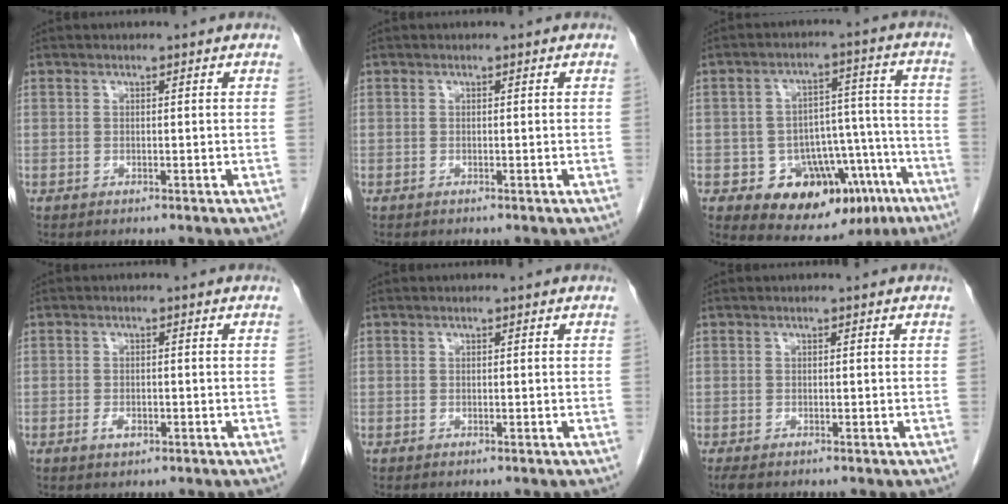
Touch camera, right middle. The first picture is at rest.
{"total": 0.0}
{"total": 14.8, "force": [-8.1, 9.0, 8.6], "torque": [-0.083, 0.047, -0.103]}
{"total": 1.8, "force": [-0.7, 0.9, 1.3], "torque": [-0.024, 0.002, -0.008]}
{"total": 0.0}
{"total": 1.2, "force": [-1.0, 0.4, 0.6], "torque": [-0.015, -0.005, -0.015]}